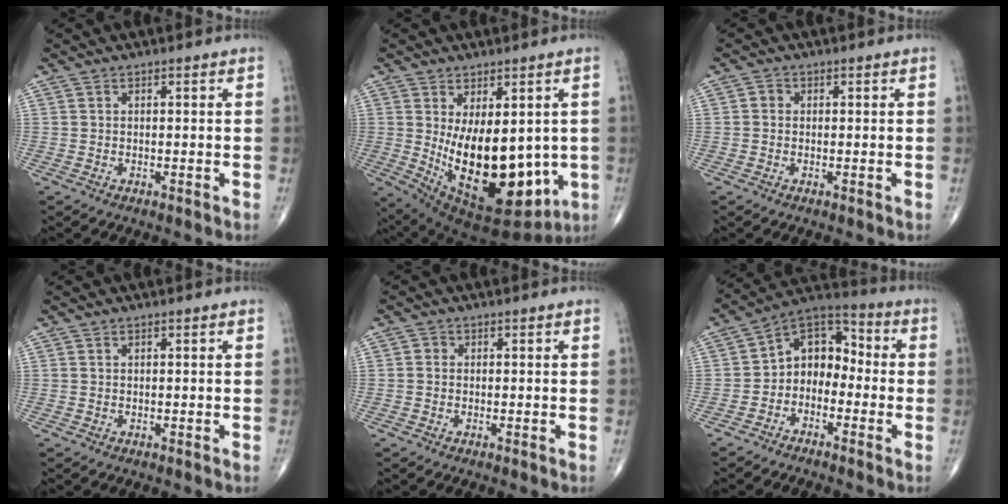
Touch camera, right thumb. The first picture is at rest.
{"total": 19.9, "force": [-1.0, 10.3, 17.0], "torque": [-0.254, -0.031, 0.020]}
{"total": 1.3, "force": [0.0, 1.2, 0.6], "torque": [-0.003, 0.003, -0.004]}
{"total": 0.0}
{"total": 1.0, "force": [0.0, 0.9, 0.4], "torque": [-0.001, 0.003, -0.004]}
{"total": 9.6, "force": [-2.3, 7.3, 5.8], "torque": [-0.056, 0.056, -0.062]}